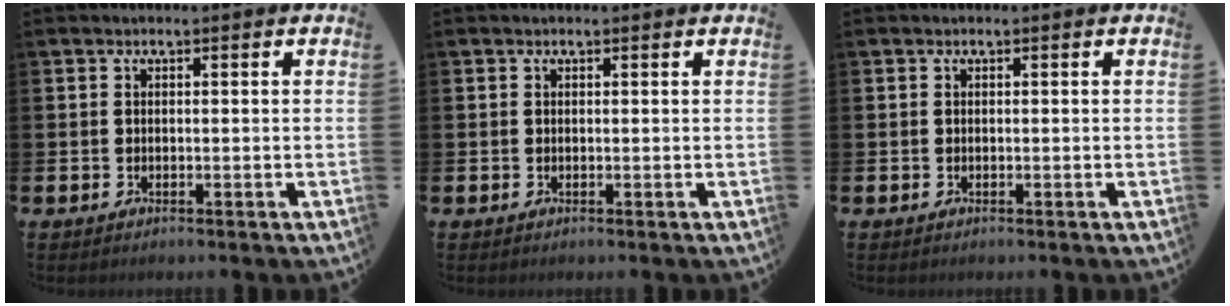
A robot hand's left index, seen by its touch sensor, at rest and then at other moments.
{"total": 0.0}
{"total": 0.0}